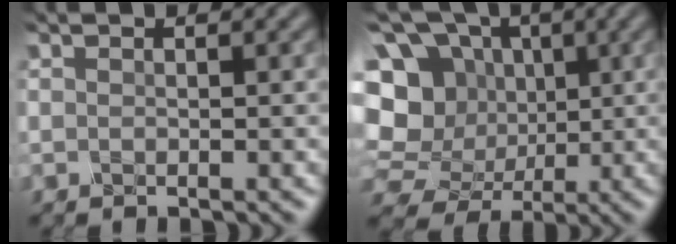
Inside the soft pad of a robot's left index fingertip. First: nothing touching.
{"total": 17.8, "force": [0.6, 16.2, 7.3], "torque": [-0.205, 0.018, -0.008]}